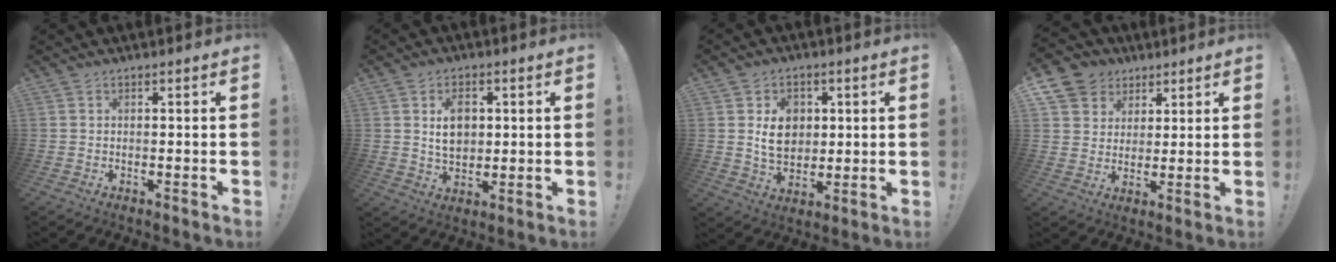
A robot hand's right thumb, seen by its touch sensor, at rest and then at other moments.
{"total": 7.9, "force": [1.6, 5.8, 5.0], "torque": [-0.066, 0.003, 0.028]}
{"total": 9.7, "force": [2.2, 7.9, 5.2], "torque": [-0.065, 0.000, 0.046]}
{"total": 8.9, "force": [4.1, 7.7, 1.8], "torque": [-0.028, -0.027, 0.085]}